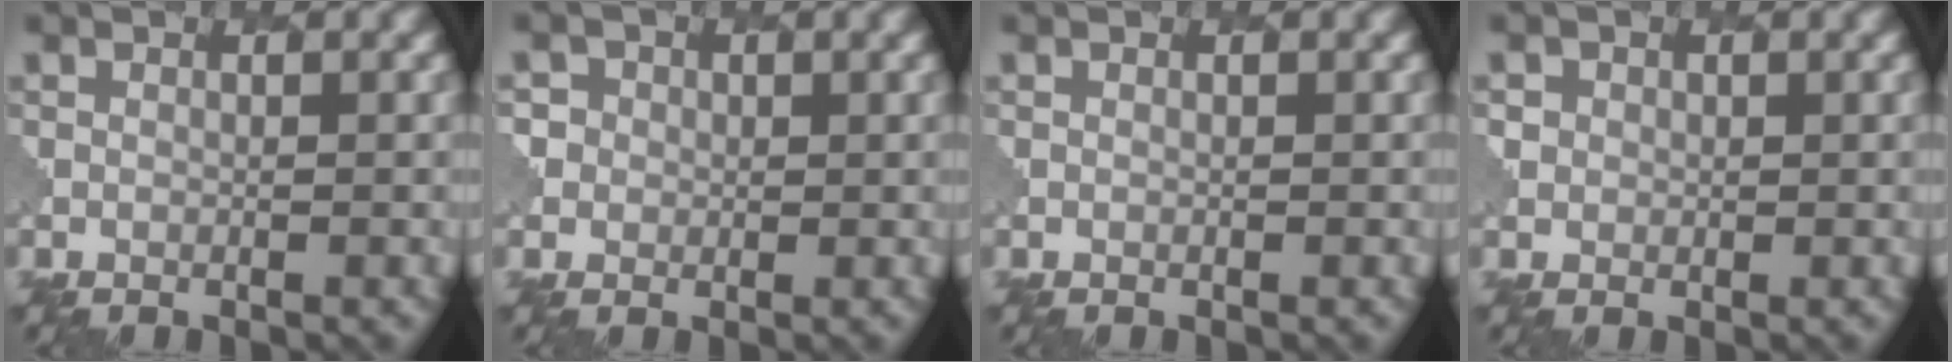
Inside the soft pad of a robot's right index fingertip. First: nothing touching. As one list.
[{"total": 2.8, "force": [1.0, 2.6, 0.4], "torque": [0.008, 0.013, -0.008]}, {"total": 0.0}, {"total": 1.4, "force": [0.6, 1.2, -0.2], "torque": [0.008, 0.002, 0.001]}]